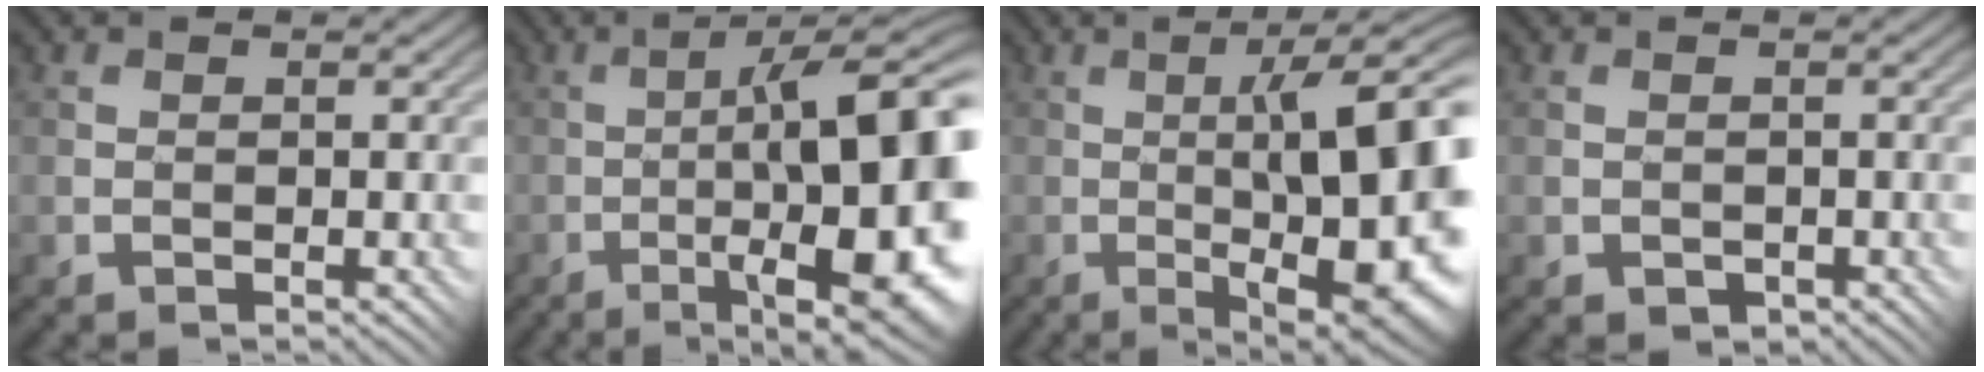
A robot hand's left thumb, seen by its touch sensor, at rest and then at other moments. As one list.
[{"total": 17.5, "force": [-3.6, 4.4, 16.5], "torque": [-0.191, 0.010, -0.051]}, {"total": 15.6, "force": [-0.9, 3.6, 15.2], "torque": [-0.190, 0.004, -0.018]}, {"total": 1.1, "force": [-0.6, 0.8, 0.4], "torque": [-0.010, -0.004, -0.009]}]